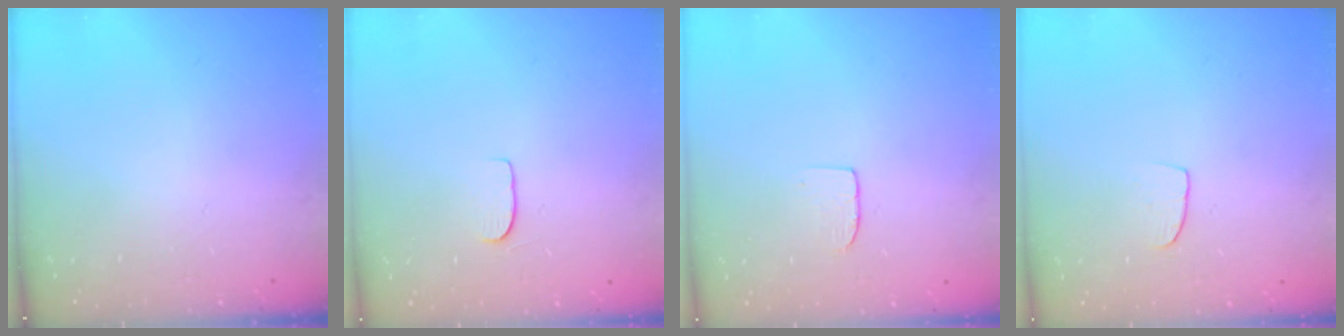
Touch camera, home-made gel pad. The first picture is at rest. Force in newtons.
{"total": 4.8, "press": 4.7, "slide": 0.6}
{"total": 3.7, "press": 3.7, "slide": 0.2}
{"total": 5.9, "press": 5.9, "slide": 0.4}